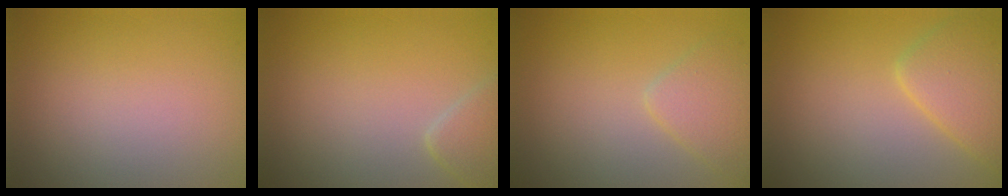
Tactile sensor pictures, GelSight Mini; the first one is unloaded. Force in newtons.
{"total": 2.1, "press": 2.1, "slide": 0.1}
{"total": 2.6, "press": 2.6, "slide": 0.1}
{"total": 4.2, "press": 4.1, "slide": 0.2}